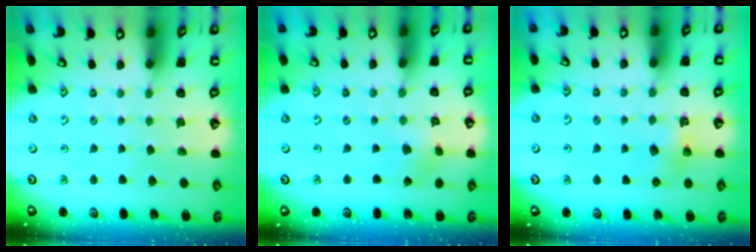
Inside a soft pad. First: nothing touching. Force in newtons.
{"total": 1.9, "press": 1.9, "slide": 0.2}
{"total": 5.1, "press": 5.1, "slide": 0.4}